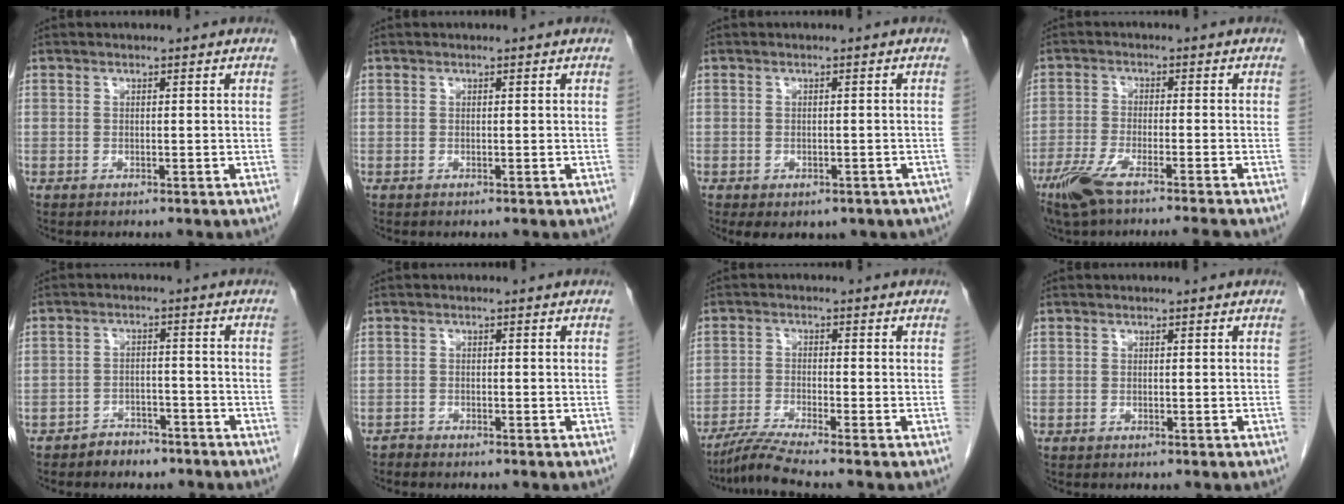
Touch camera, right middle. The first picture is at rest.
{"total": 0.0}
{"total": 8.2, "force": [-5.7, 4.6, 3.7], "torque": [-0.047, 0.004, -0.060]}
{"total": 9.1, "force": [-7.2, -0.1, 5.7], "torque": [-0.101, -0.019, -0.124]}
{"total": 3.9, "force": [-3.2, 2.1, 0.7], "torque": [-0.016, 0.008, -0.046]}
{"total": 0.8, "force": [-0.7, 0.0, -0.2], "torque": [0.003, -0.004, -0.016]}
{"total": 5.1, "force": [-4.2, -1.5, 2.4], "torque": [-0.053, -0.024, -0.085]}
{"total": 0.0}